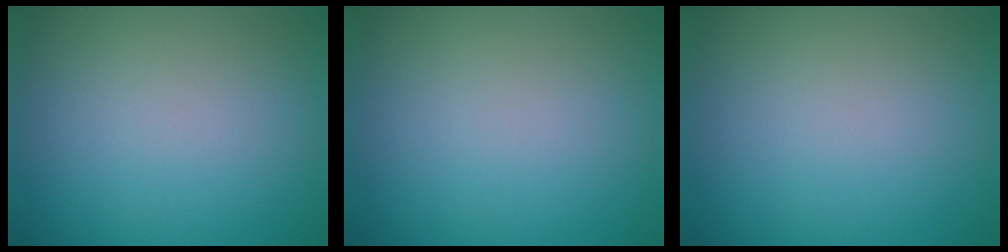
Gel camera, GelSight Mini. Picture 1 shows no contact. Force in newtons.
{"total": 0.0}
{"total": 0.0}